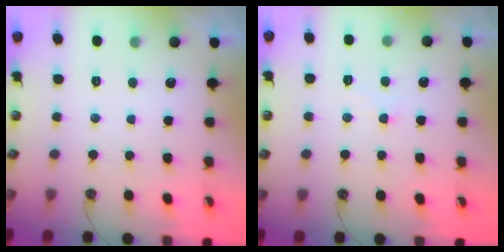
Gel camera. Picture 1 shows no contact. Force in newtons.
{"total": 0.6, "press": 0.5, "slide": 0.4}